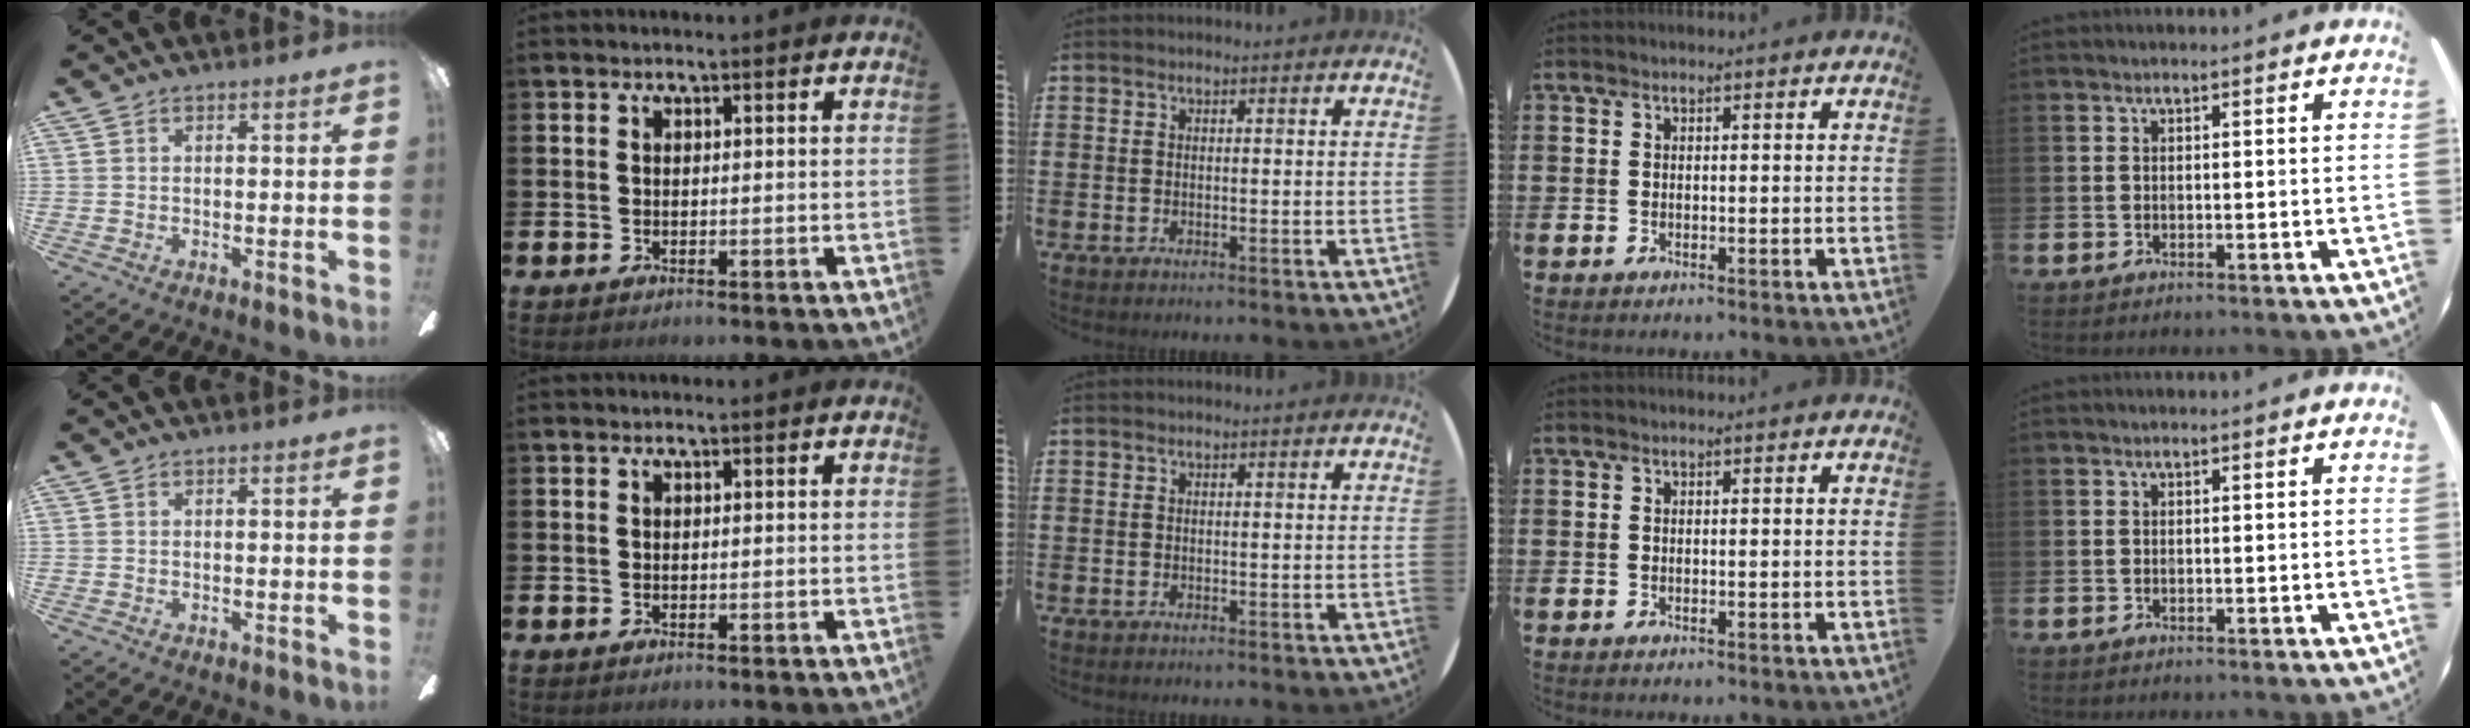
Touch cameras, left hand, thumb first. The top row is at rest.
{}